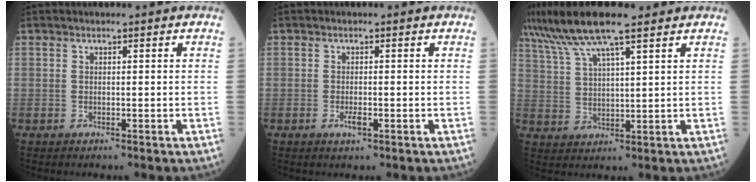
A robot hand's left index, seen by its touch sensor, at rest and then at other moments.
{"total": 1.6, "force": [-0.8, 0.4, 1.3], "torque": [-0.024, -0.001, -0.011]}
{"total": 11.0, "force": [8.2, 1.0, 7.2], "torque": [-0.141, 0.030, 0.150]}